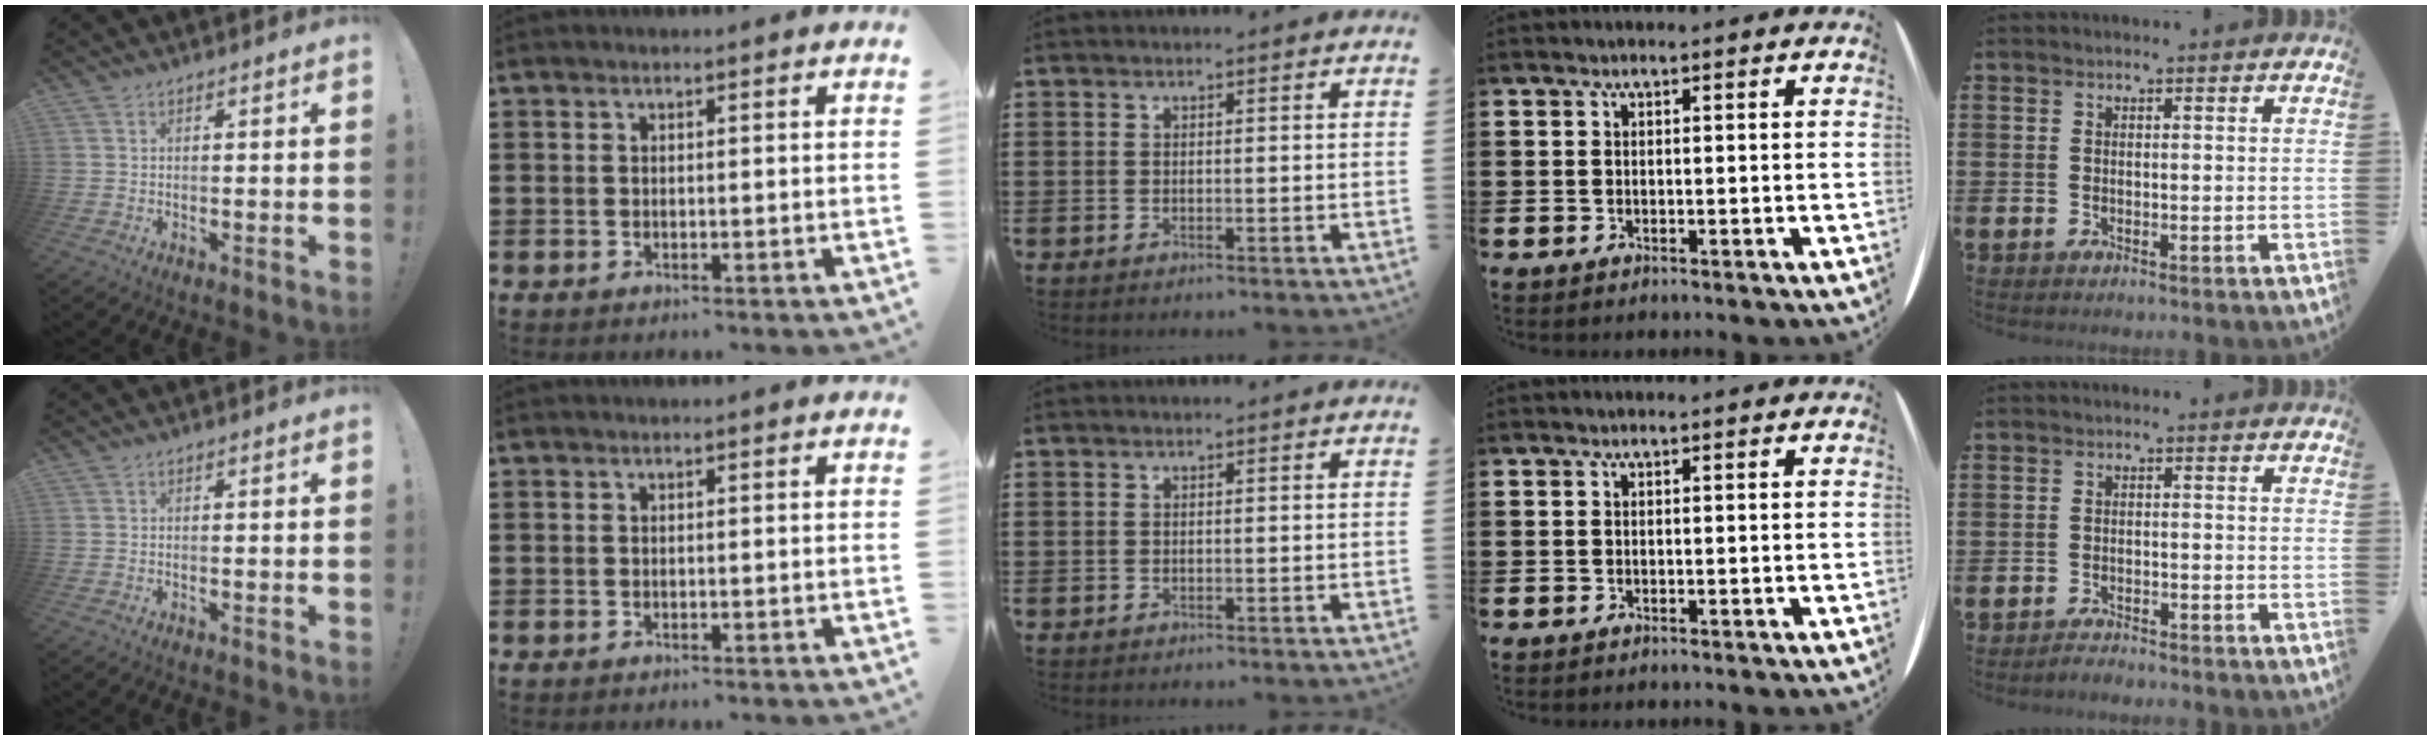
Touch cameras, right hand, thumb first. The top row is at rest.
{"little": {"total": 1.5, "force": [-1.5, 0.0, 0.0], "torque": [-0.004, 0.004, -0.030]}}